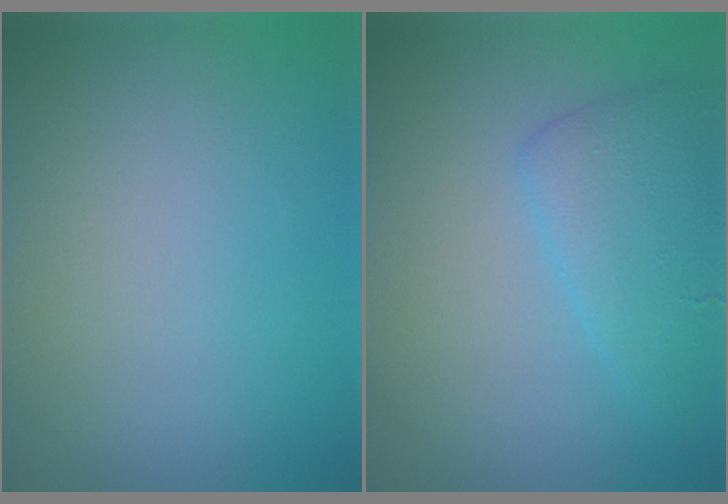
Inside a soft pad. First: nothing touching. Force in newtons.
{"total": 3.4, "press": 3.4, "slide": 0.0}